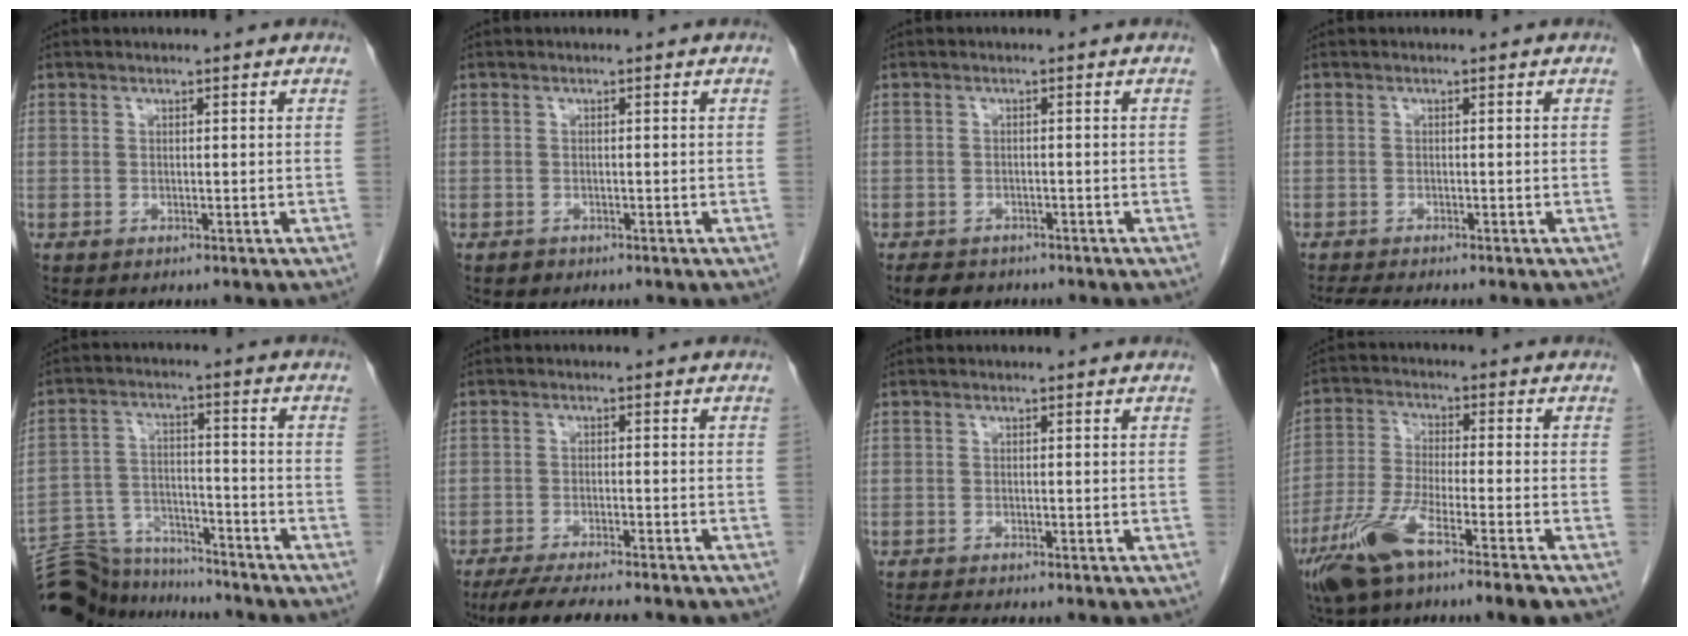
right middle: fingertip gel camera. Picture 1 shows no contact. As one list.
[{"total": 0.8, "force": [-0.6, 0.5, 0.0], "torque": [-0.002, 0.002, -0.010]}, {"total": 4.2, "force": [-3.3, 2.2, 1.2], "torque": [-0.019, -0.001, -0.047]}, {"total": 3.1, "force": [-2.7, 0.0, 1.5], "torque": [-0.025, -0.009, -0.045]}, {"total": 15.1, "force": [-14.4, 3.4, 2.8], "torque": [-0.060, 0.022, -0.228]}, {"total": 9.9, "force": [-8.5, 0.9, 5.1], "torque": [-0.075, -0.019, -0.128]}, {"total": 3.0, "force": [-2.7, 0.1, 1.4], "torque": [-0.023, -0.010, -0.044]}, {"total": 10.0, "force": [-6.4, 0.1, 7.7], "torque": [-0.161, -0.021, -0.125]}]